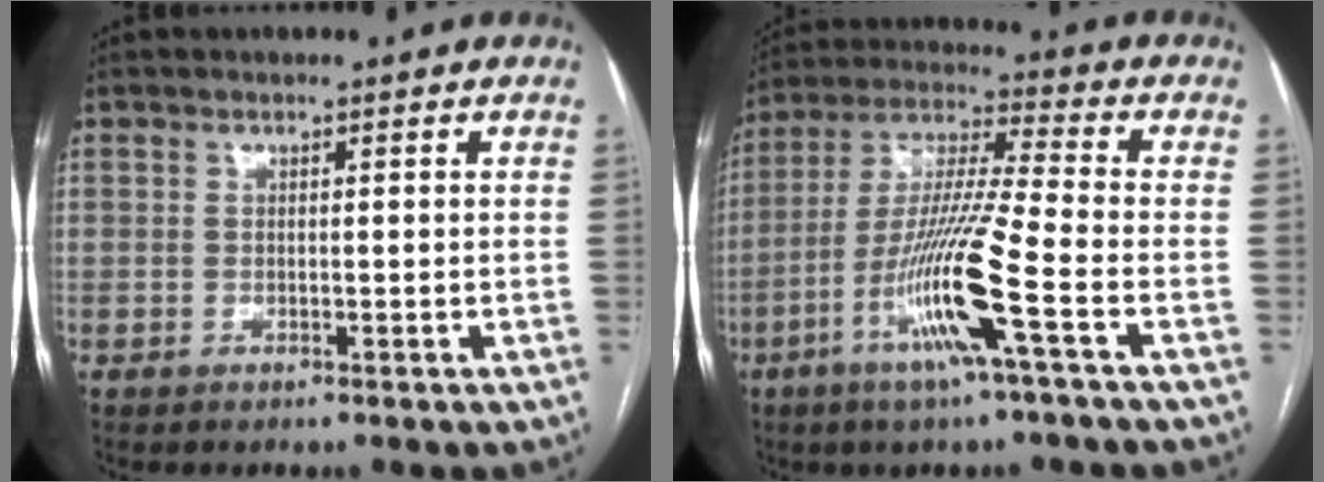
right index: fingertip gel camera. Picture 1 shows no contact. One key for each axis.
{"total": 14.4, "fx": -5.8, "fy": -0.7, "fz": 13.2, "tx": -0.266, "ty": -0.013, "tz": -0.115}